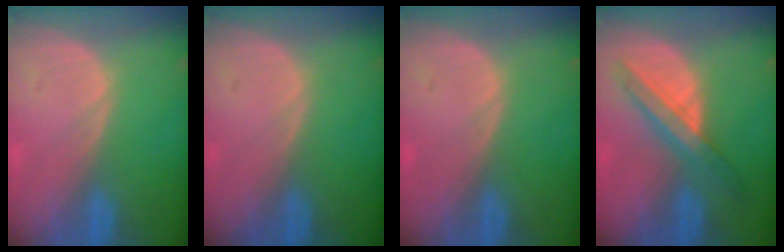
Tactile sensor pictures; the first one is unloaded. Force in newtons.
{"total": 0.0}
{"total": 0.0}
{"total": 6.3, "press": 6.3, "slide": 0.3}